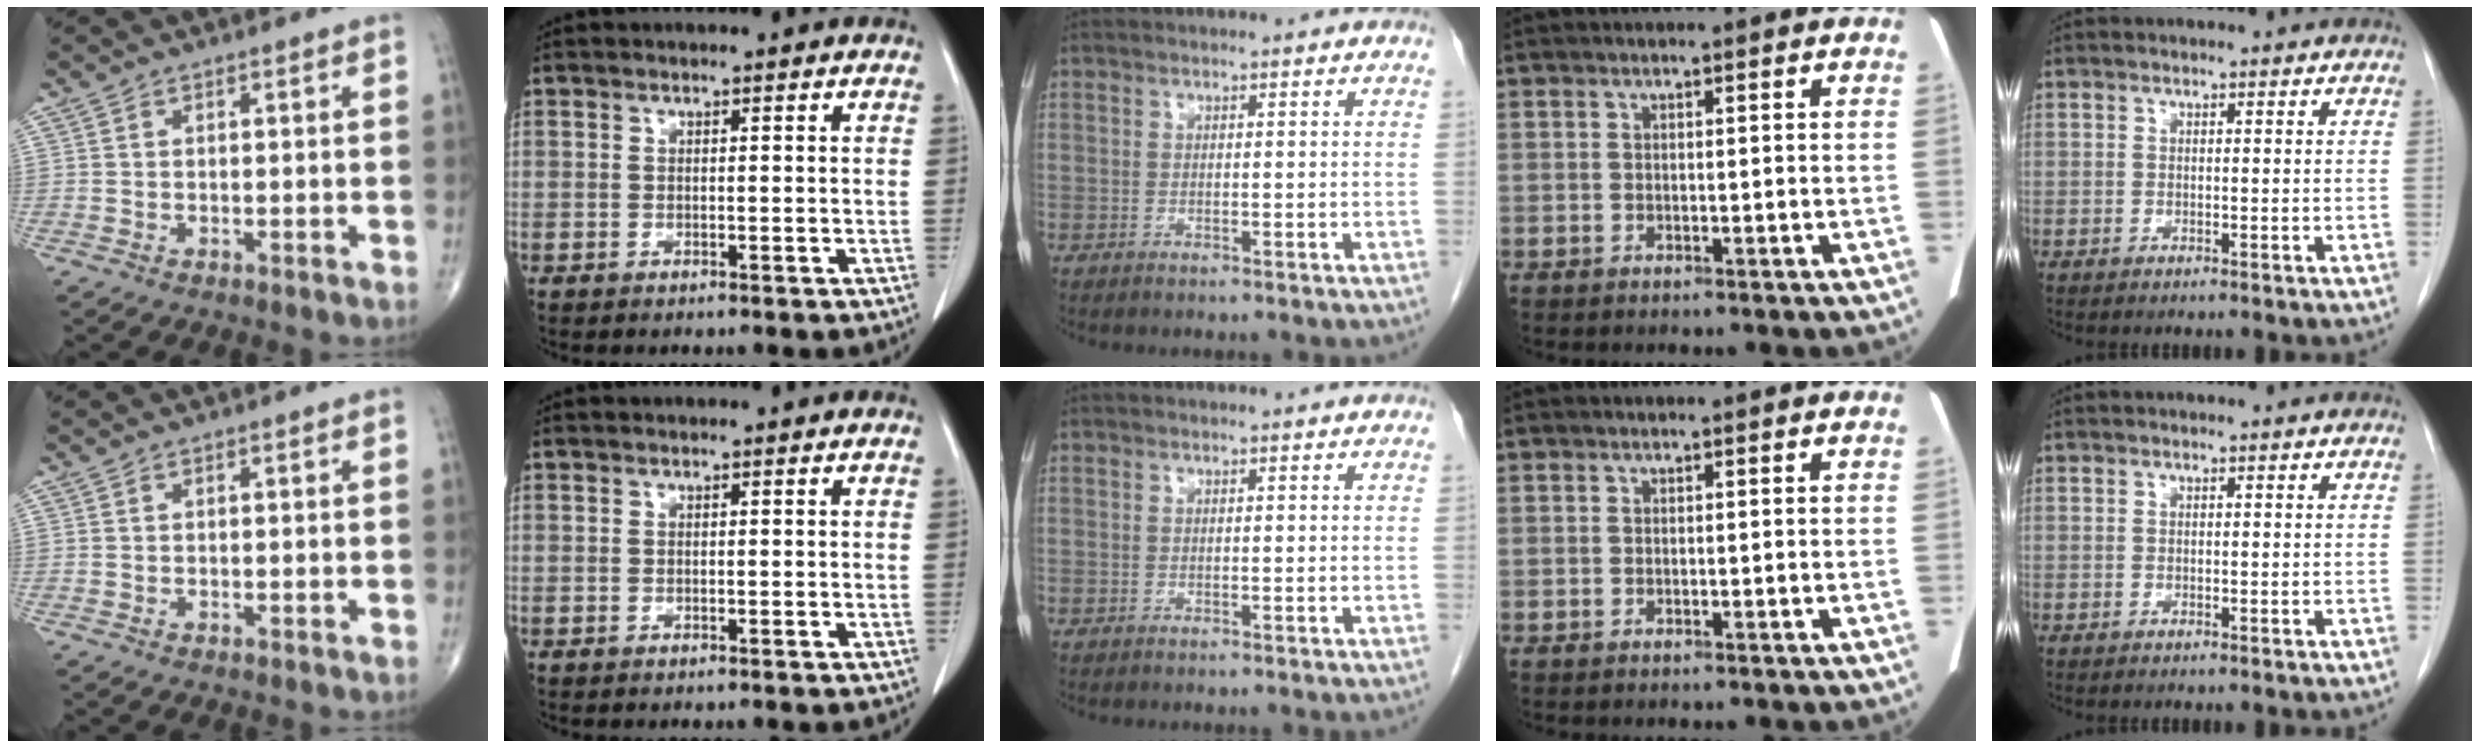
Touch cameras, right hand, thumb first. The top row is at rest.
{}